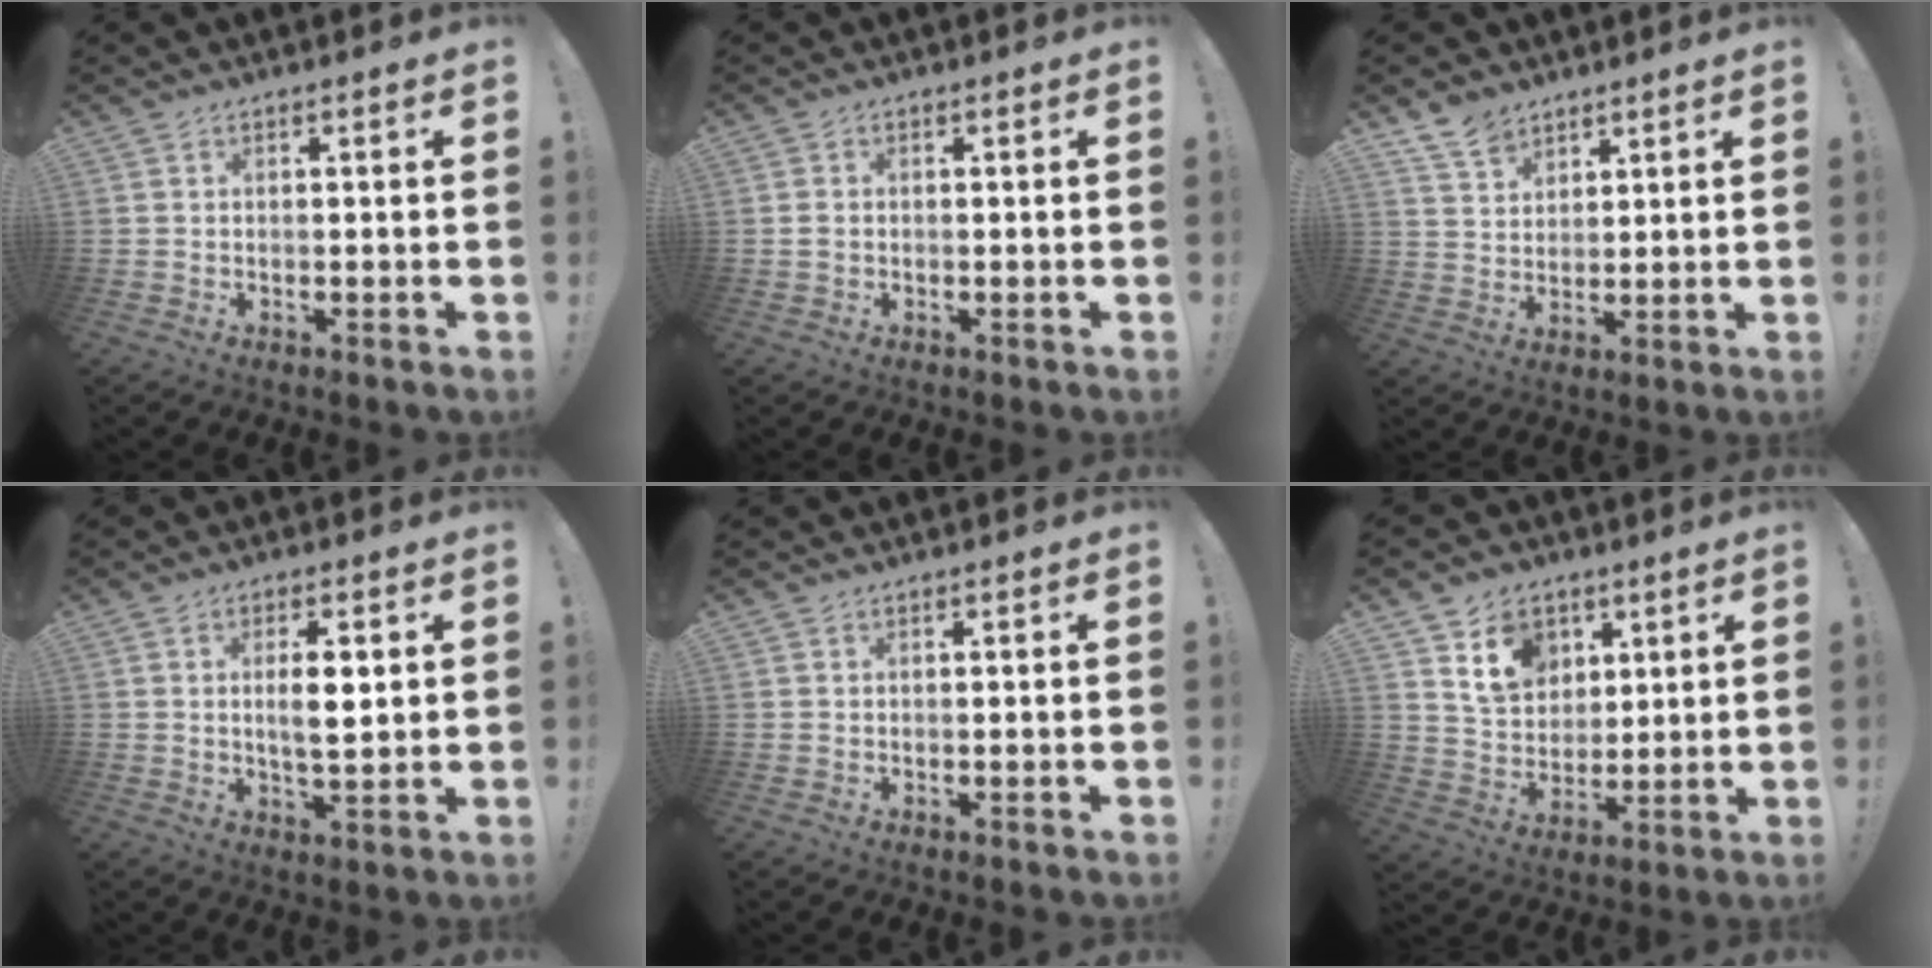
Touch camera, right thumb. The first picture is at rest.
{"total": 1.2, "force": [-0.2, 1.0, 0.6], "torque": [-0.018, 0.008, -0.001]}
{"total": 7.7, "force": [6.0, 4.5, 1.7], "torque": [-0.031, -0.039, 0.118]}
{"total": 6.7, "force": [1.2, 2.1, 6.2], "torque": [-0.102, -0.010, 0.014]}
{"total": 0.0}
{"total": 13.3, "force": [6.9, 10.0, 5.3], "torque": [-0.085, -0.029, 0.137]}